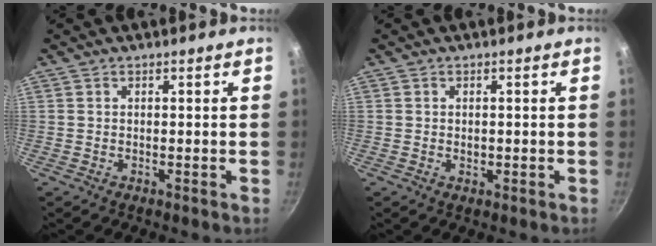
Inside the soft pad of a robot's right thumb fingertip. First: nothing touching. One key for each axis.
{"total": 1.1, "fx": -0.1, "fy": 0.9, "fz": 0.7, "tx": -0.009, "ty": 0.000, "tz": -0.003}